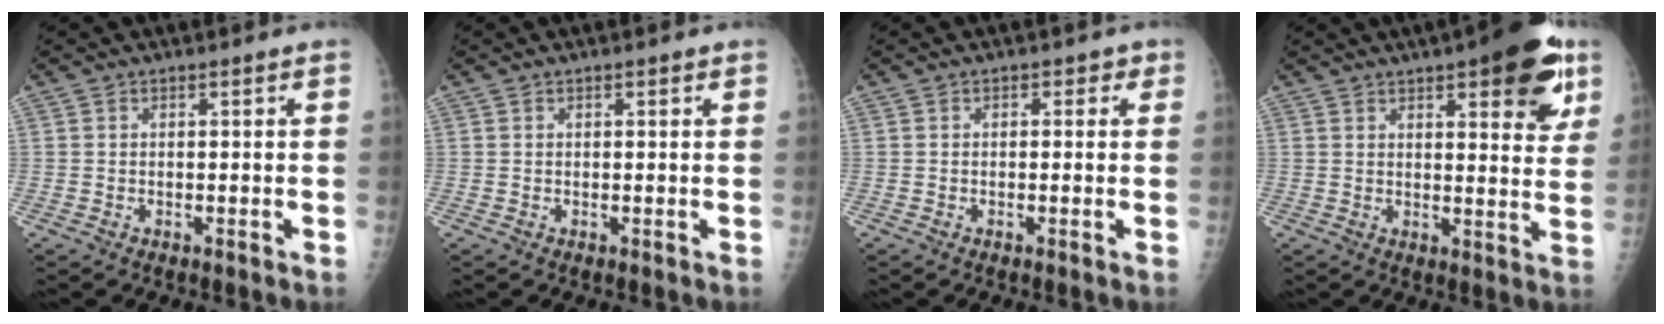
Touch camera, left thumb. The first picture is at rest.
{"total": 0.7, "force": [0.4, 0.3, 0.5], "torque": [-0.005, 0.000, 0.005]}
{"total": 2.0, "force": [0.6, 1.5, 1.2], "torque": [0.008, 0.004, -0.002]}
{"total": 15.4, "force": [8.0, 5.1, 12.2], "torque": [-0.121, -0.027, 0.101]}